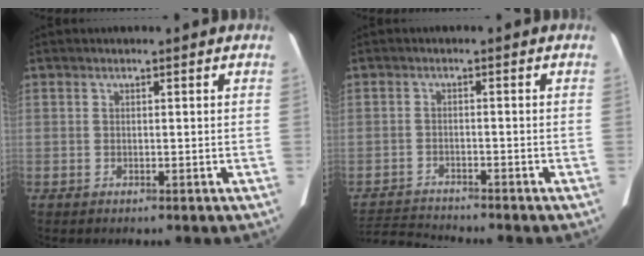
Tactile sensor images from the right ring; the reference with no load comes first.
{"total": 5.6, "force": [-5.5, -0.7, 0.0], "torque": [-0.007, -0.010, -0.097]}